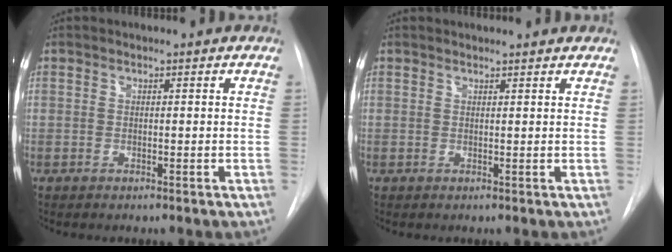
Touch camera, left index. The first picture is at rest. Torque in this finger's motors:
{"motor_torque": [0.61, -0.85, 0.01, 0.02]}